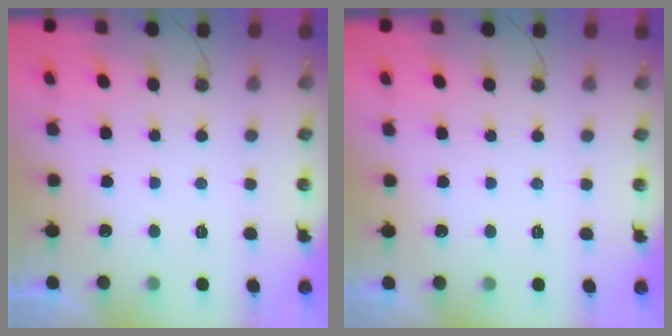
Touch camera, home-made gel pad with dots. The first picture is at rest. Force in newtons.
{"total": 0.0}